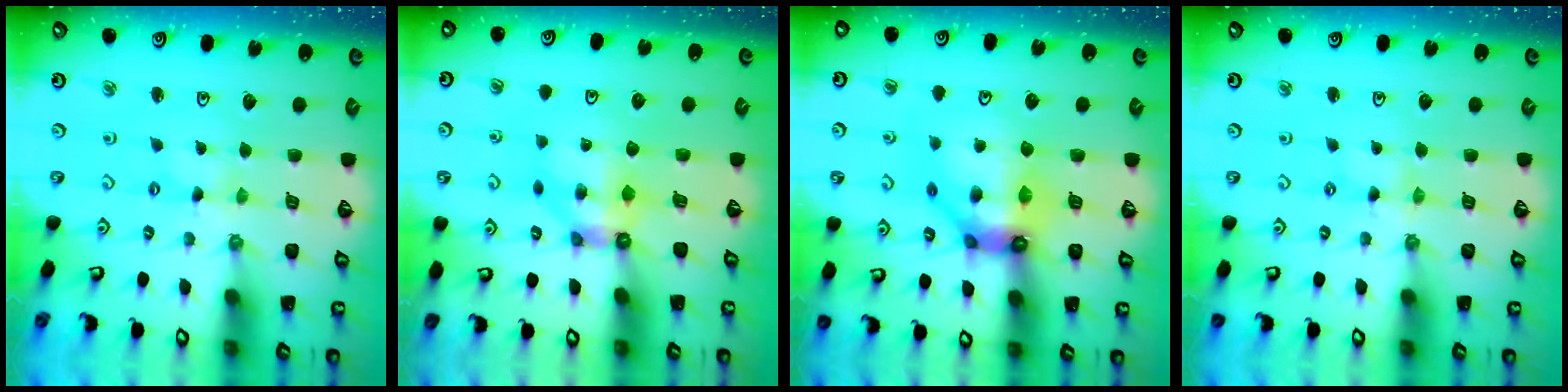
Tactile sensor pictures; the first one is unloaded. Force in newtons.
{"total": 6.7, "press": 6.7, "slide": 0.2}
{"total": 13.3, "press": 13.2, "slide": 2.2}
{"total": 1.1, "press": 1.0, "slide": 0.2}